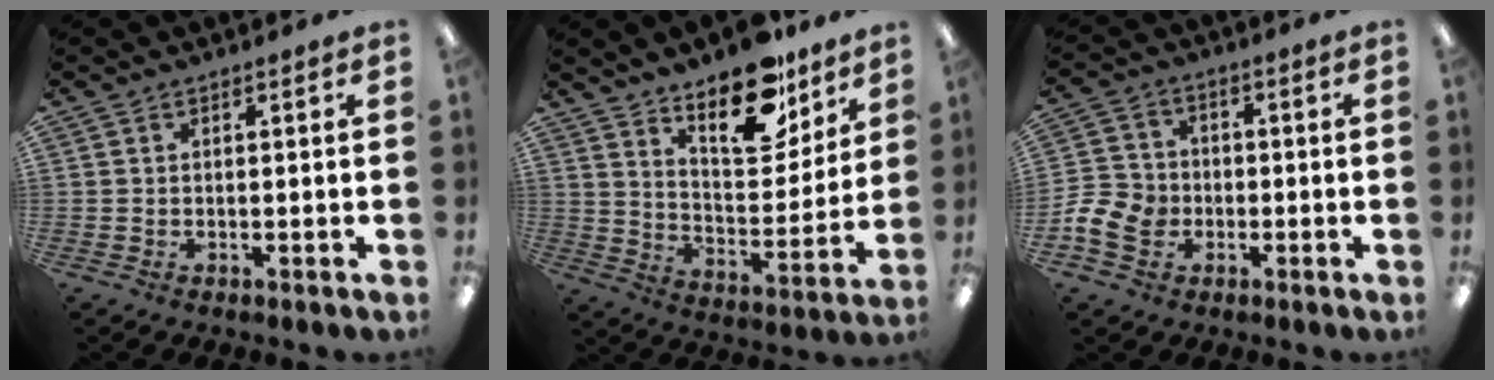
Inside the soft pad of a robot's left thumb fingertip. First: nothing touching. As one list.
[{"total": 17.4, "force": [13.1, 7.4, 8.8], "torque": [-0.125, -0.085, 0.226]}, {"total": 8.3, "force": [-2.7, 6.9, 3.8], "torque": [-0.090, 0.021, -0.046]}]